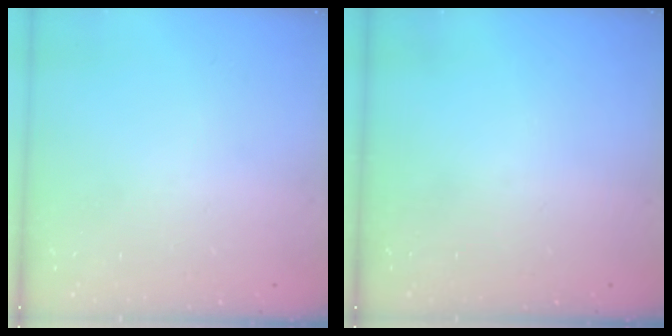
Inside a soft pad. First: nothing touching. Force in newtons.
{"total": 0.0}